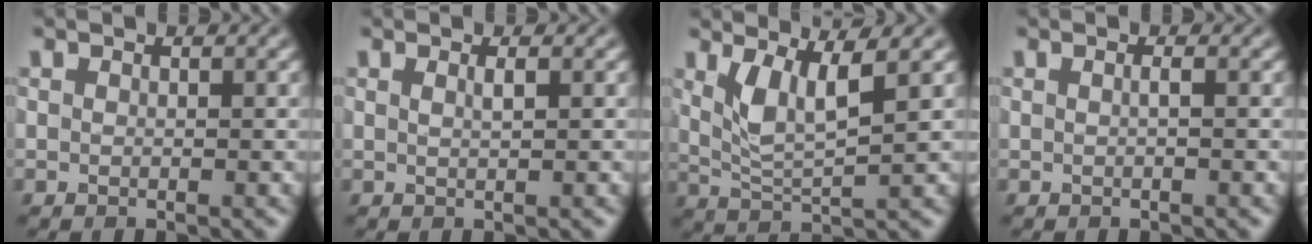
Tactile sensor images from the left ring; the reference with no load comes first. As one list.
[{"total": 1.0, "force": [0.4, 0.3, 0.9], "torque": [-0.011, 0.002, 0.004]}, {"total": 4.1, "force": [1.8, 1.0, 3.5], "torque": [-0.080, -0.007, 0.040]}, {"total": 0.8, "force": [0.1, 0.2, 0.8], "torque": [-0.011, 0.004, -0.003]}]